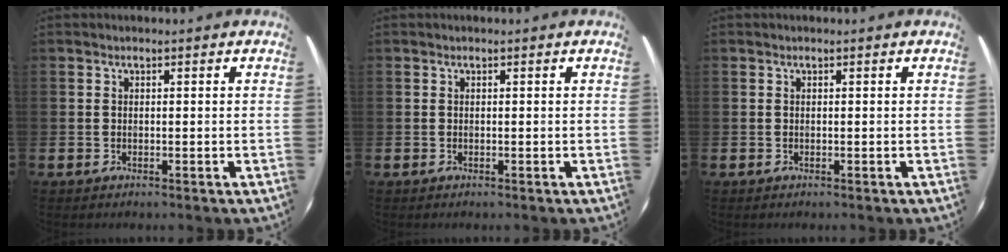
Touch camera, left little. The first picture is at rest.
{"total": 0.0}
{"total": 0.0}